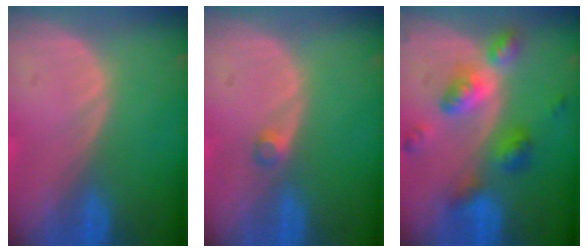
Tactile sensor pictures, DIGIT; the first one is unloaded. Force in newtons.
{"total": 1.5, "press": 1.2, "slide": 0.8}
{"total": 7.4, "press": 7.4, "slide": 0.6}